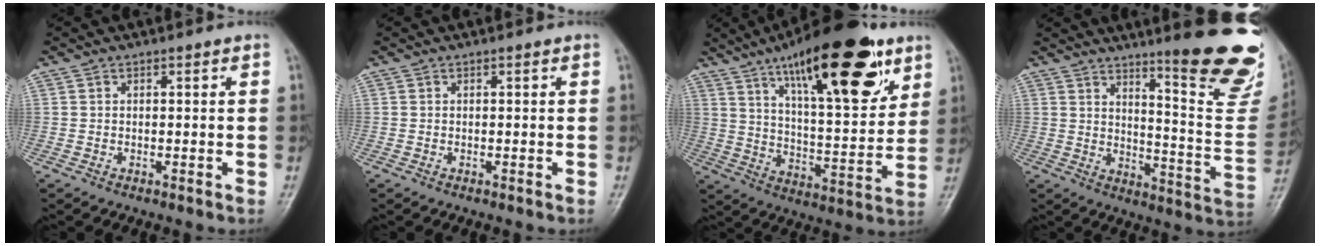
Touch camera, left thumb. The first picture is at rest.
{"total": 0.0}
{"total": 24.9, "force": [14.1, 8.0, 18.9], "torque": [-0.264, -0.048, 0.226]}
{"total": 21.3, "force": [14.1, 3.5, 15.6], "torque": [-0.166, -0.106, 0.186]}